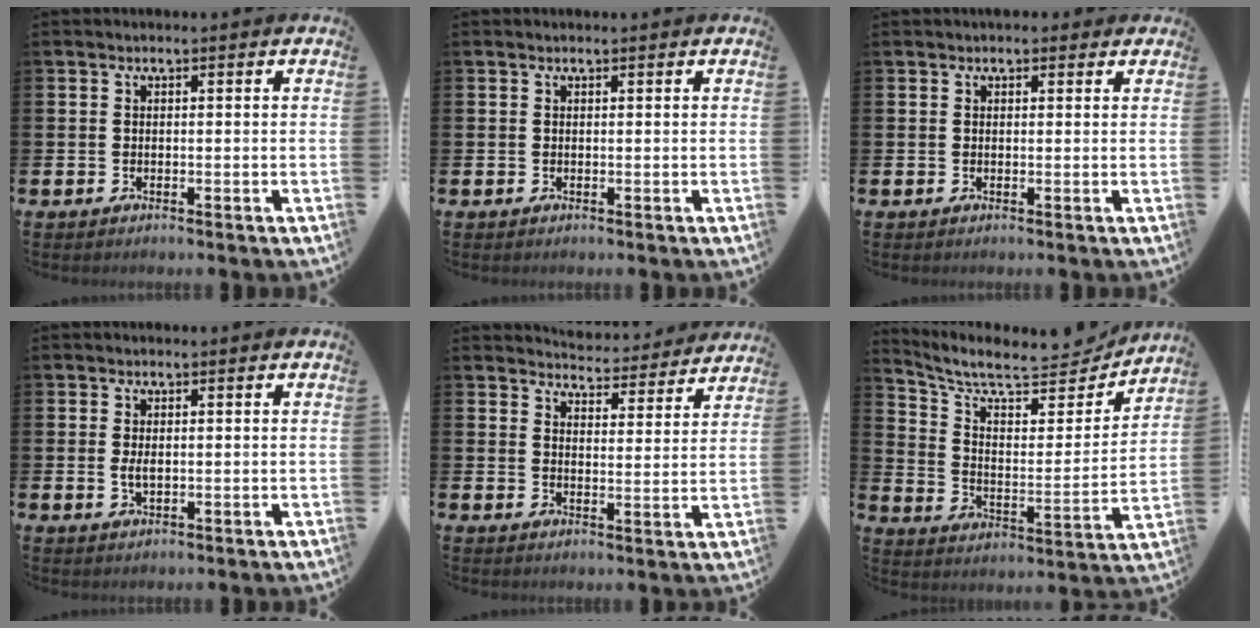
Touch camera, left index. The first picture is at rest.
{"total": 0.0}
{"total": 1.3, "force": [1.2, 0.6, 0.0], "torque": [0.013, 0.002, 0.019]}
{"total": 1.7, "force": [0.1, 0.8, 1.5], "torque": [-0.030, 0.003, 0.001]}
{"total": 4.7, "force": [4.7, 0.5, 0.0], "torque": [-0.001, -0.045, 0.078]}
{"total": 9.3, "force": [8.3, 2.4, 3.4], "torque": [-0.088, -0.070, 0.137]}